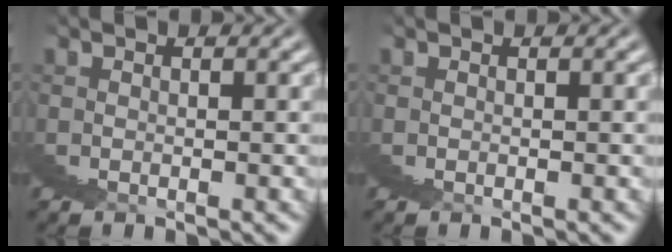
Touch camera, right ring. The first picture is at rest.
{"total": 0.0}